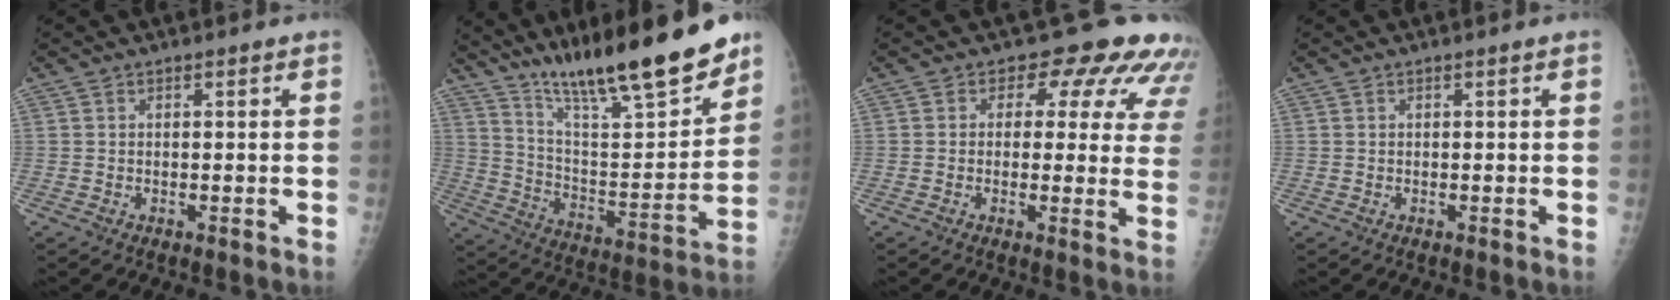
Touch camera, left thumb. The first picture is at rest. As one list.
[{"total": 22.6, "force": [17.2, 3.8, 14.2], "torque": [-0.203, -0.089, 0.292]}, {"total": 12.1, "force": [8.2, 6.8, 5.7], "torque": [-0.010, -0.026, 0.065]}, {"total": 0.0}]